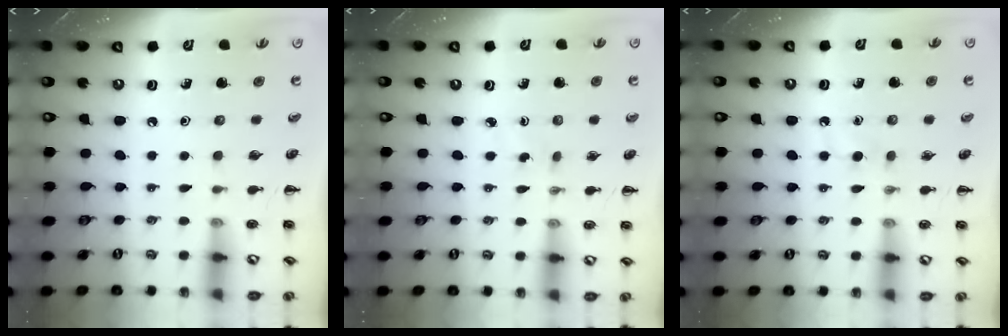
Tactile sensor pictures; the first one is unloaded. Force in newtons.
{"total": 2.3, "press": 2.1, "slide": 0.9}
{"total": 2.7, "press": 2.5, "slide": 1.0}